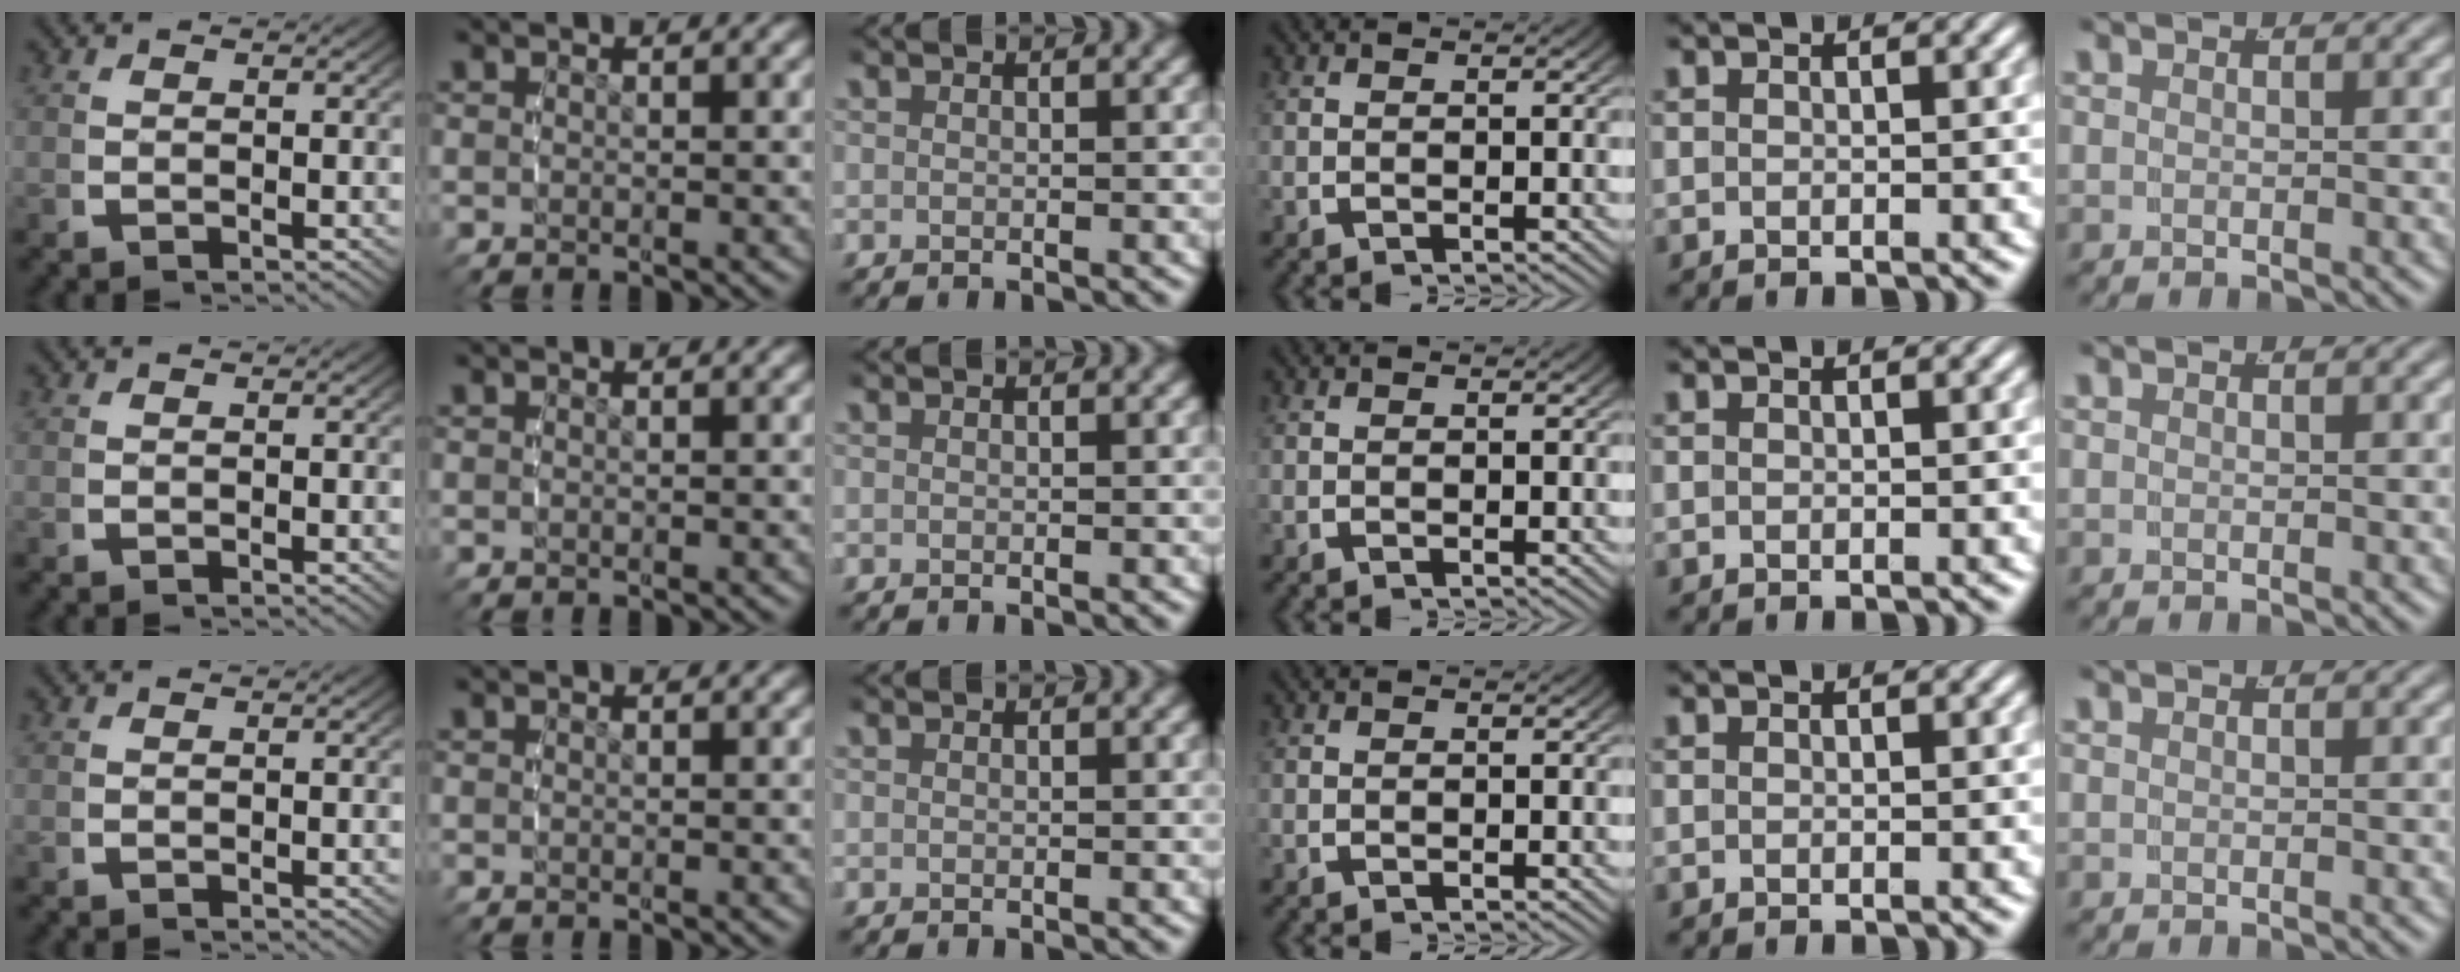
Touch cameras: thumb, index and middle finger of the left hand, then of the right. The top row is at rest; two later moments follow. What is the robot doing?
{"motion": "lift_and_place", "object": "condiment"}